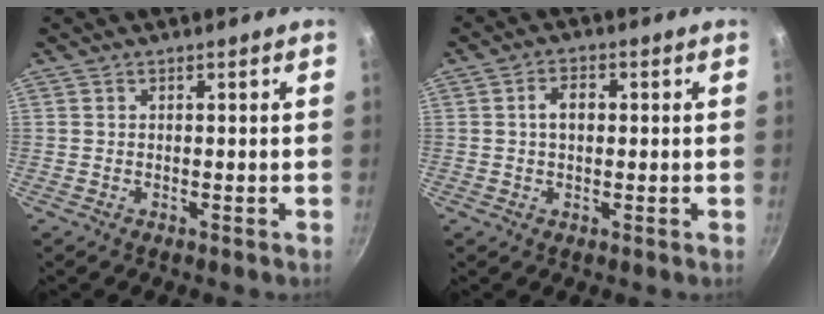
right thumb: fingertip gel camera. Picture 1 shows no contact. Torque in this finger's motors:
{"motor_torque": [0.15, 1.33, 0.61, -0.41, 0.14]}